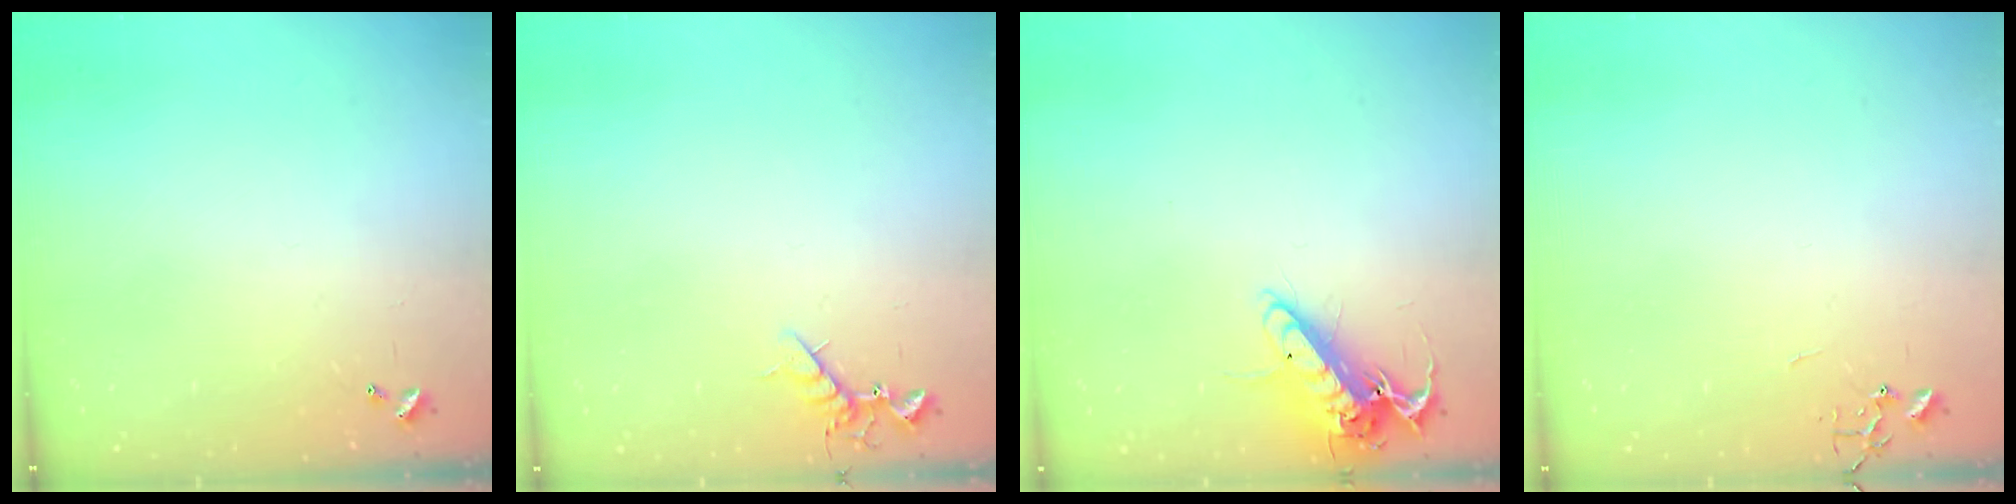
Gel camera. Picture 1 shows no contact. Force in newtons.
{"total": 7.0, "press": 6.9, "slide": 1.1}
{"total": 14.3, "press": 14.2, "slide": 1.9}
{"total": 0.0}